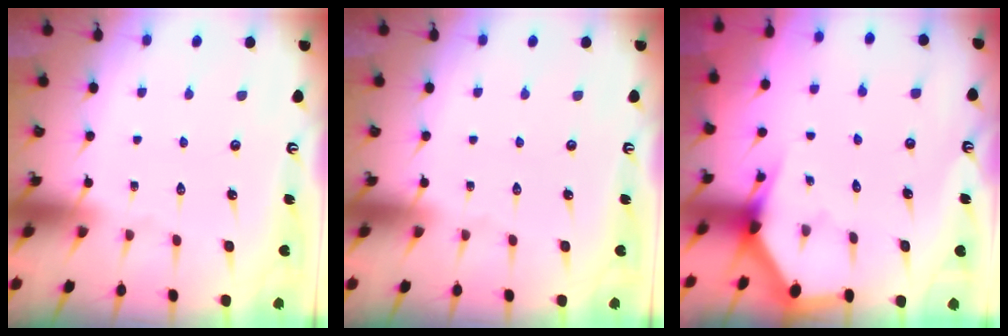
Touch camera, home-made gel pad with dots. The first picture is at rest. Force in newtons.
{"total": 0.0}
{"total": 2.9, "press": 2.9, "slide": 0.1}